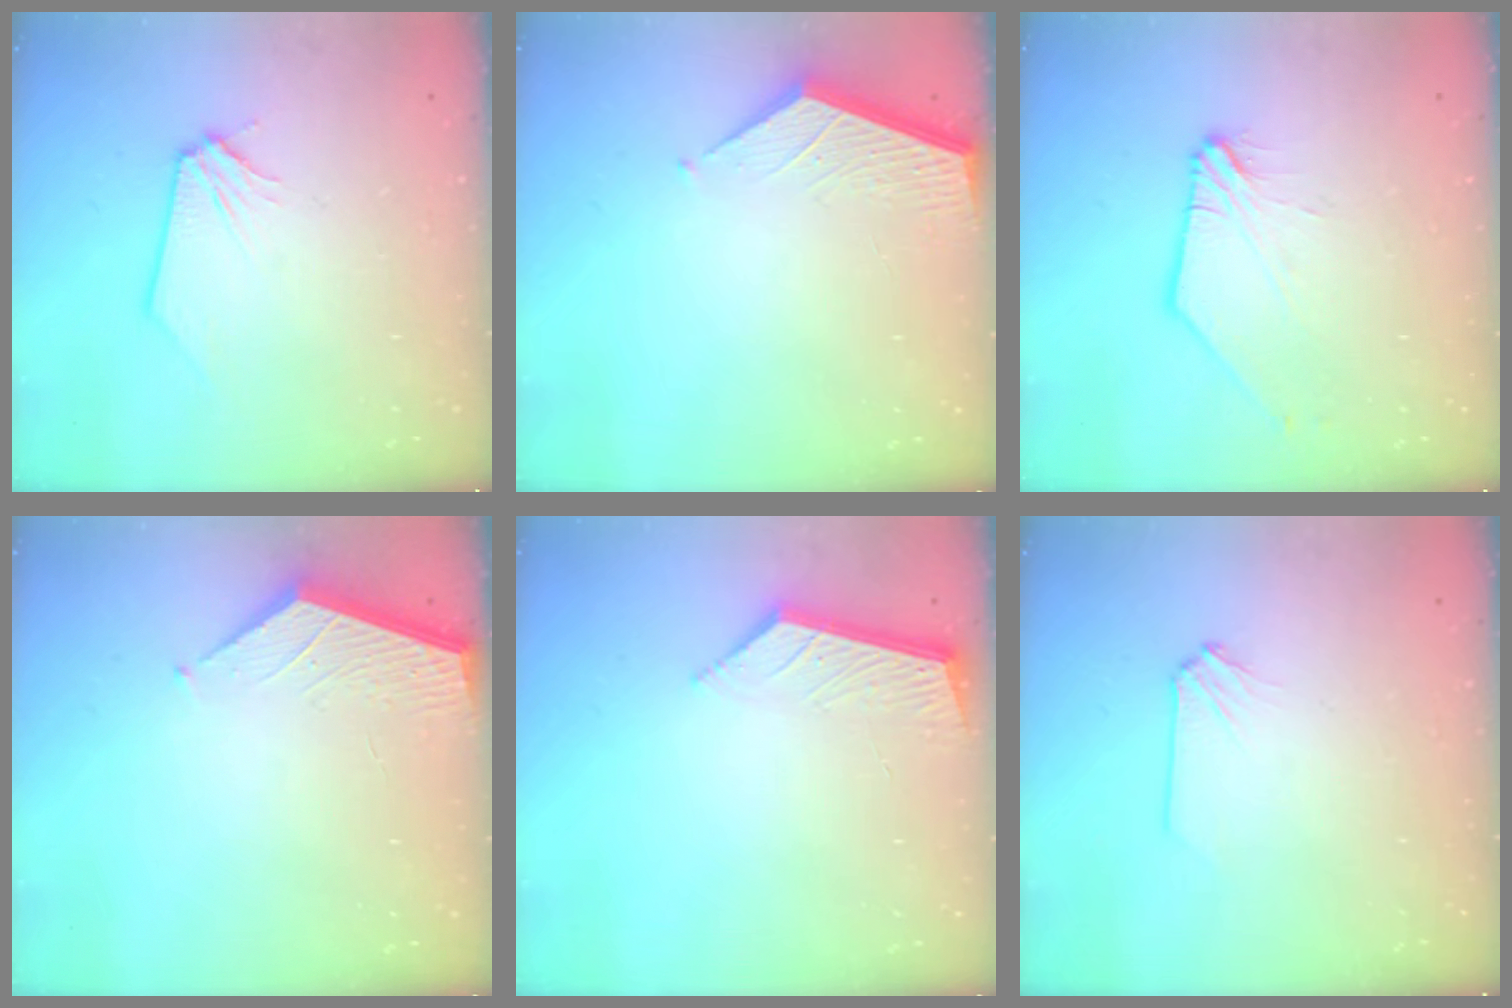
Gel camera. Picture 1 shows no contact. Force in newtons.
{"total": 3.6, "press": 3.6, "slide": 0.3}
{"total": 2.4, "press": 2.4, "slide": 0.5}
{"total": 2.1, "press": 2.1, "slide": 0.2}
{"total": 5.9, "press": 5.9, "slide": 0.7}
{"total": 0.0}